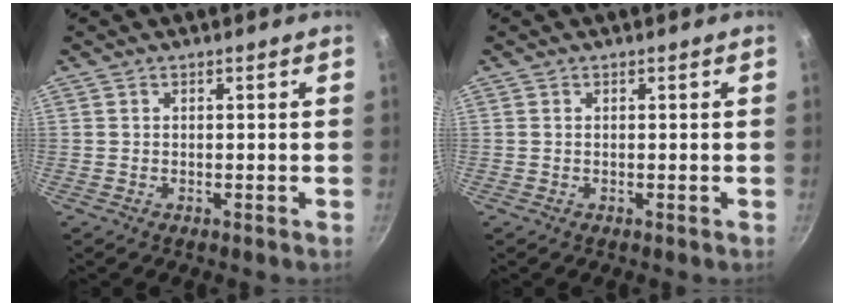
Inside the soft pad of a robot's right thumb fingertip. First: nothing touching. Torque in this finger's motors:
{"motor_torque": [0.09, 0.04, 0.26, -0.08, -0.08]}